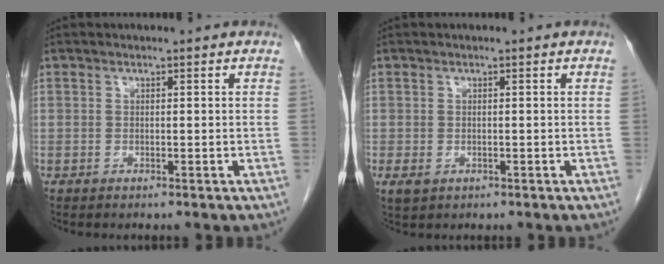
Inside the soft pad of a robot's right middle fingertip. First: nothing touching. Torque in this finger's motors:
{"motor_torque": [0.33, -0.03, 0.15, 0.04]}